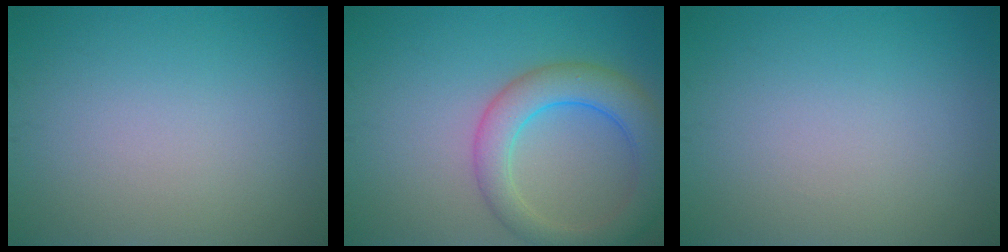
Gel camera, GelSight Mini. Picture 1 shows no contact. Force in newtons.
{"total": 5.7, "press": 5.7, "slide": 0.3}
{"total": 0.0}